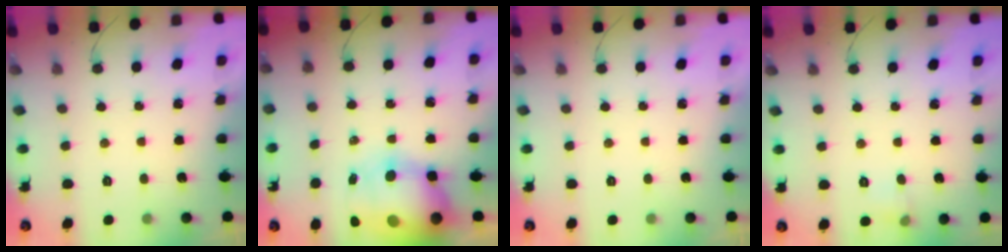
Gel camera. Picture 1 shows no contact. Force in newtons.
{"total": 16.2, "press": 15.7, "slide": 3.8}
{"total": 0.0}
{"total": 4.2, "press": 4.0, "slide": 1.3}